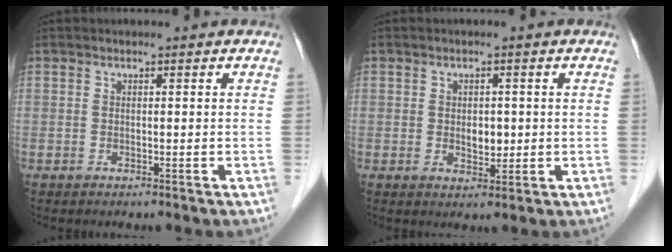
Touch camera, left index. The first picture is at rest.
{"total": 2.7, "force": [-0.1, 1.7, 2.1], "torque": [-0.033, -0.005, 0.003]}